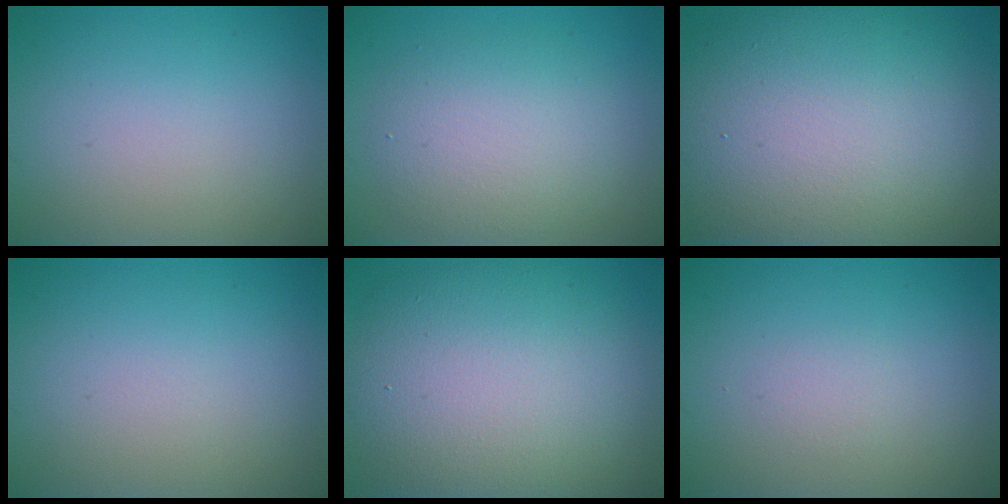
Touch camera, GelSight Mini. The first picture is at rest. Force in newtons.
{"total": 4.8, "press": 4.8, "slide": 0.4}
{"total": 15.4, "press": 15.4, "slide": 0.8}
{"total": 0.0}
{"total": 12.5, "press": 12.4, "slide": 0.9}
{"total": 0.8, "press": 0.7, "slide": 0.1}